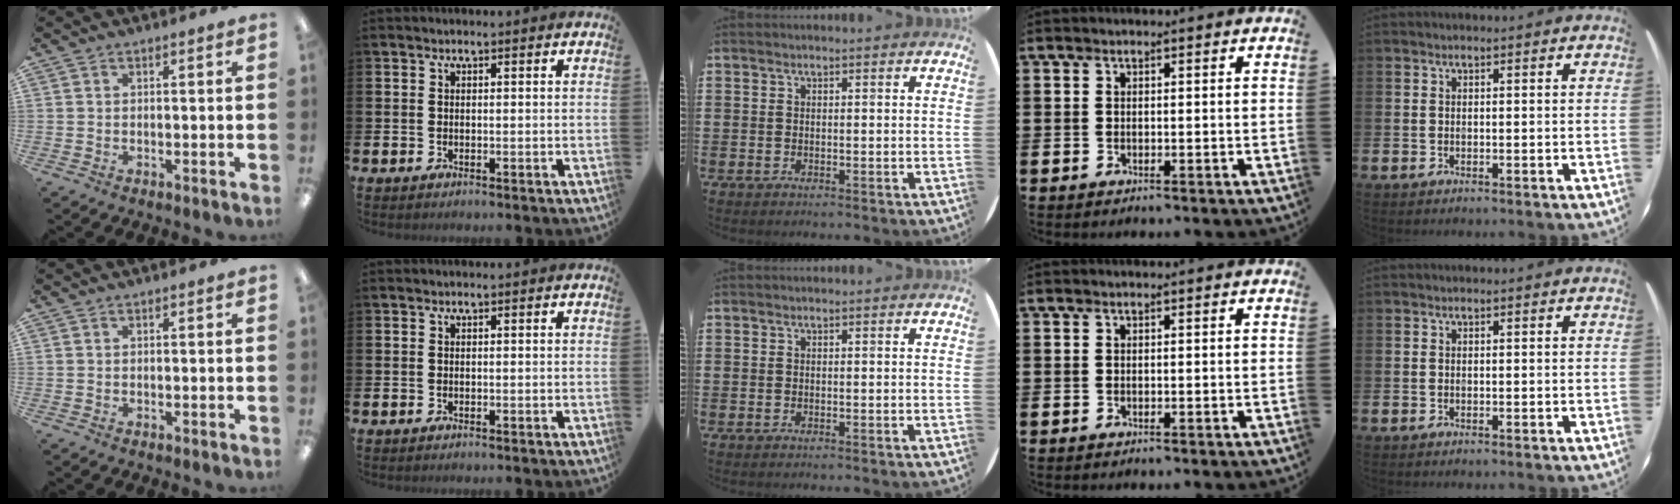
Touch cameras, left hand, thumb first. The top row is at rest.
{}